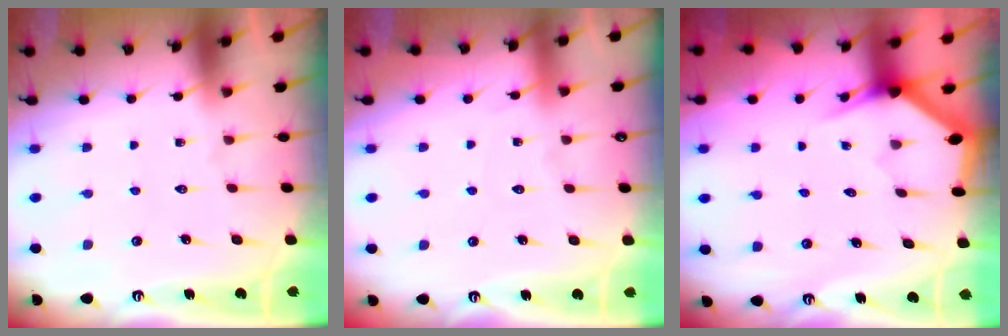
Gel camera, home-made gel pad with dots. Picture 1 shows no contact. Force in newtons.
{"total": 2.7, "press": 2.6, "slide": 0.4}
{"total": 3.1, "press": 3.1, "slide": 0.1}